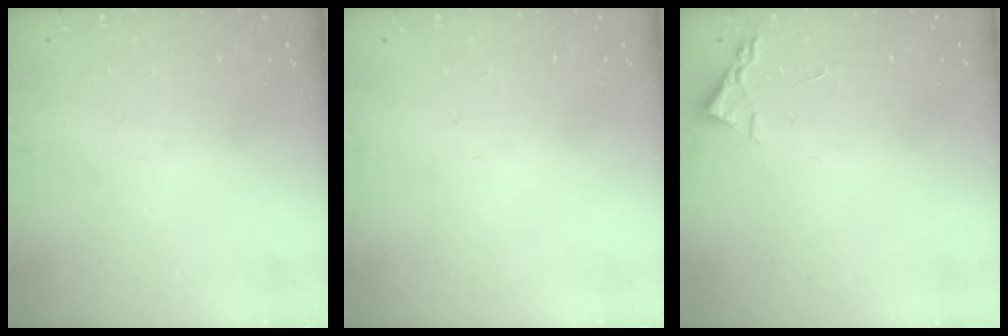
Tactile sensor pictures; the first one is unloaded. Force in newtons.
{"total": 0.0}
{"total": 2.2, "press": 2.2, "slide": 0.3}